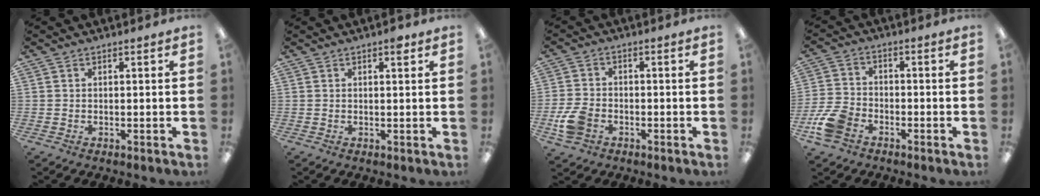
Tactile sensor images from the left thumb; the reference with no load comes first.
{"total": 2.0, "force": [1.0, 0.7, 1.5], "torque": [-0.010, -0.006, 0.010]}
{"total": 7.3, "force": [-3.1, 5.1, 4.3], "torque": [-0.097, 0.011, -0.057]}
{"total": 9.1, "force": [-4.9, 5.9, 4.8], "torque": [-0.111, 0.022, -0.092]}